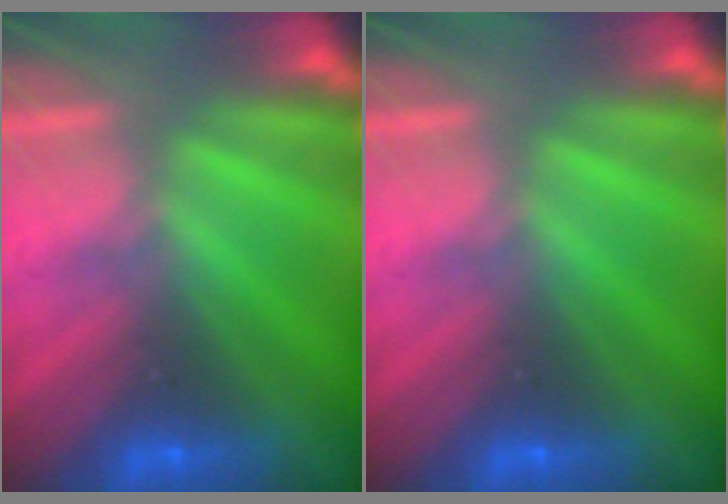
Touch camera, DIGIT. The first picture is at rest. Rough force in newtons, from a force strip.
{"total": 0.0}